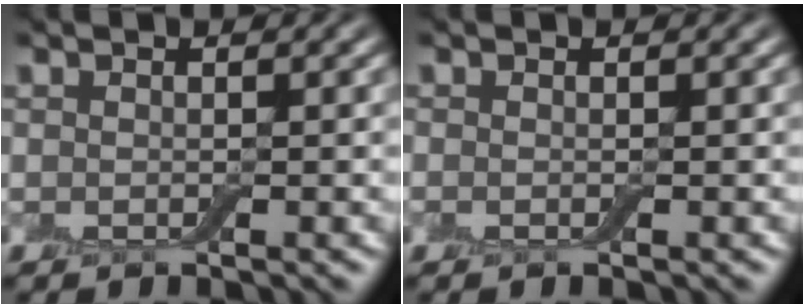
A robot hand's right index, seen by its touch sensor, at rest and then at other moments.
{"total": 0.0}